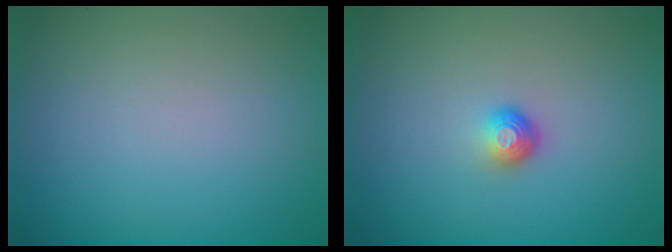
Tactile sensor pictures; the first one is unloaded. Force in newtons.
{"total": 1.7, "press": 1.2, "slide": 1.2}